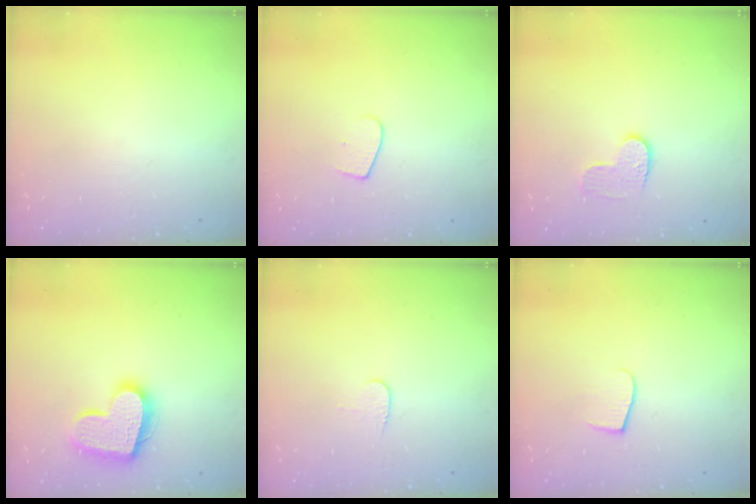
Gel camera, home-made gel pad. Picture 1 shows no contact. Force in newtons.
{"total": 5.0, "press": 5.0, "slide": 0.4}
{"total": 6.8, "press": 6.8, "slide": 0.1}
{"total": 16.7, "press": 16.7, "slide": 1.1}
{"total": 4.0, "press": 4.0, "slide": 0.4}
{"total": 4.9, "press": 4.9, "slide": 0.5}